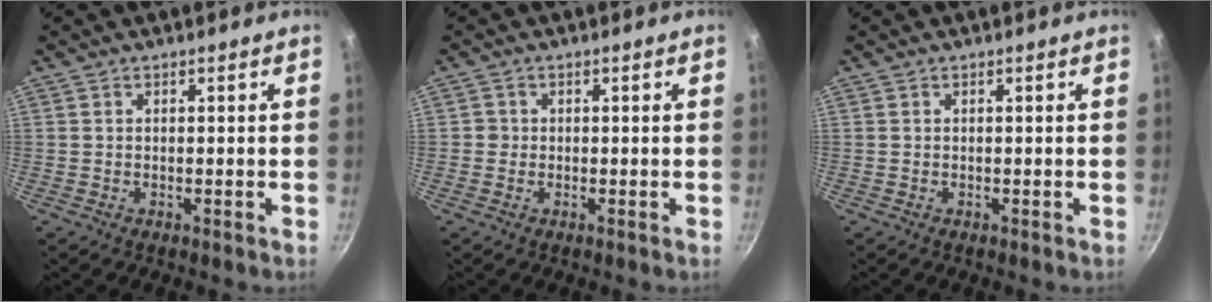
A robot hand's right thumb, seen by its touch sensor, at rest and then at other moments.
{"total": 1.5, "force": [-0.2, 1.4, 0.3], "torque": [0.001, 0.002, -0.005]}
{"total": 0.0}